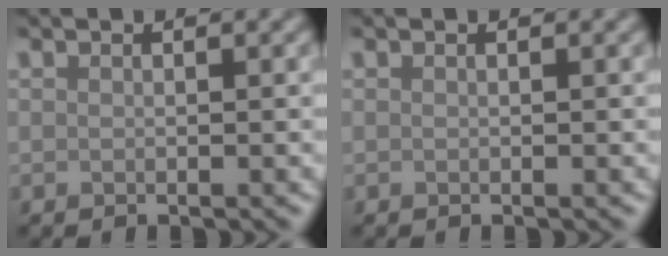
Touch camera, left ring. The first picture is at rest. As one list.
[{"total": 0.0}]